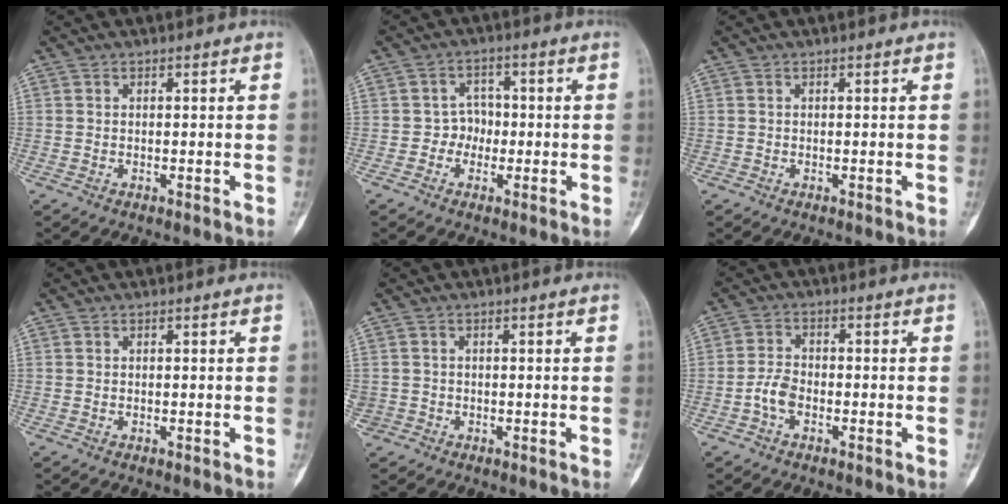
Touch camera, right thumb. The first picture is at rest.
{"total": 4.0, "force": [-0.9, 3.6, 1.6], "torque": [0.009, 0.015, -0.025]}
{"total": 0.0}
{"total": 0.0}
{"total": 2.0, "force": [-0.6, 1.8, 0.5], "torque": [-0.008, 0.007, -0.012]}
{"total": 3.8, "force": [-1.6, 2.3, 2.6], "torque": [-0.049, 0.015, -0.038]}